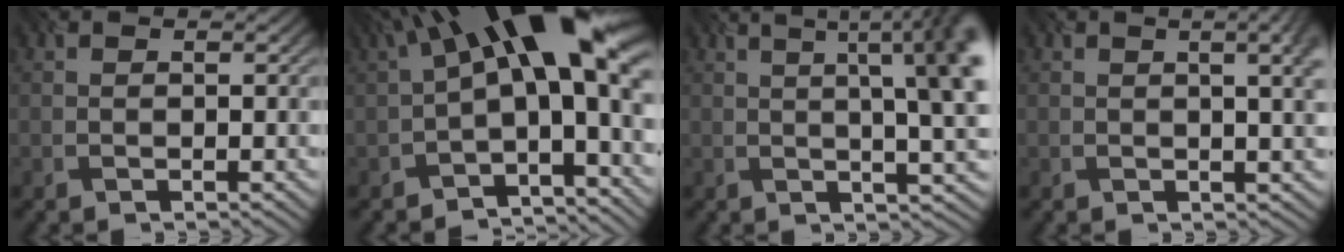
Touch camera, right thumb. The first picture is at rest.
{"total": 16.4, "force": [2.7, 6.3, 14.9], "torque": [-0.218, 0.024, 0.045]}
{"total": 11.9, "force": [2.2, 3.9, 11.1], "torque": [-0.100, 0.038, 0.026]}
{"total": 7.2, "force": [1.7, 2.8, 6.4], "torque": [-0.049, 0.035, 0.001]}